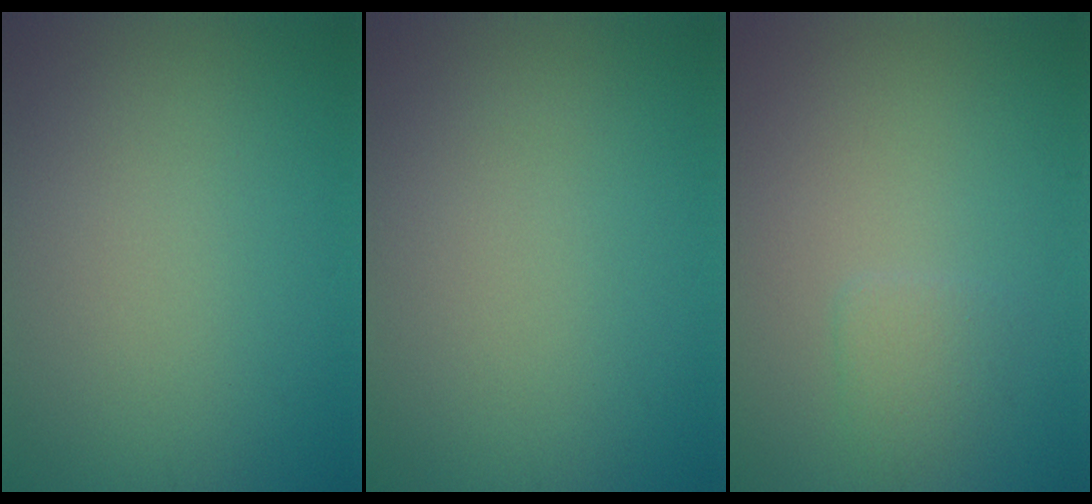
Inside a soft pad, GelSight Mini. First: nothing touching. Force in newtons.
{"total": 0.0}
{"total": 1.4, "press": 1.3, "slide": 0.3}